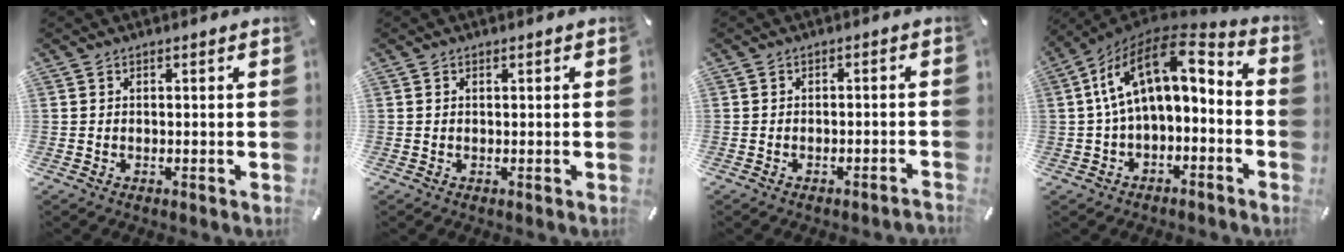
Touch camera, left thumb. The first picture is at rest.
{"total": 0.0}
{"total": 1.7, "force": [-1.4, 0.3, 0.9], "torque": [-0.015, 0.005, -0.026]}
{"total": 15.1, "force": [3.6, 8.5, 12.0], "torque": [-0.242, -0.013, 0.057]}